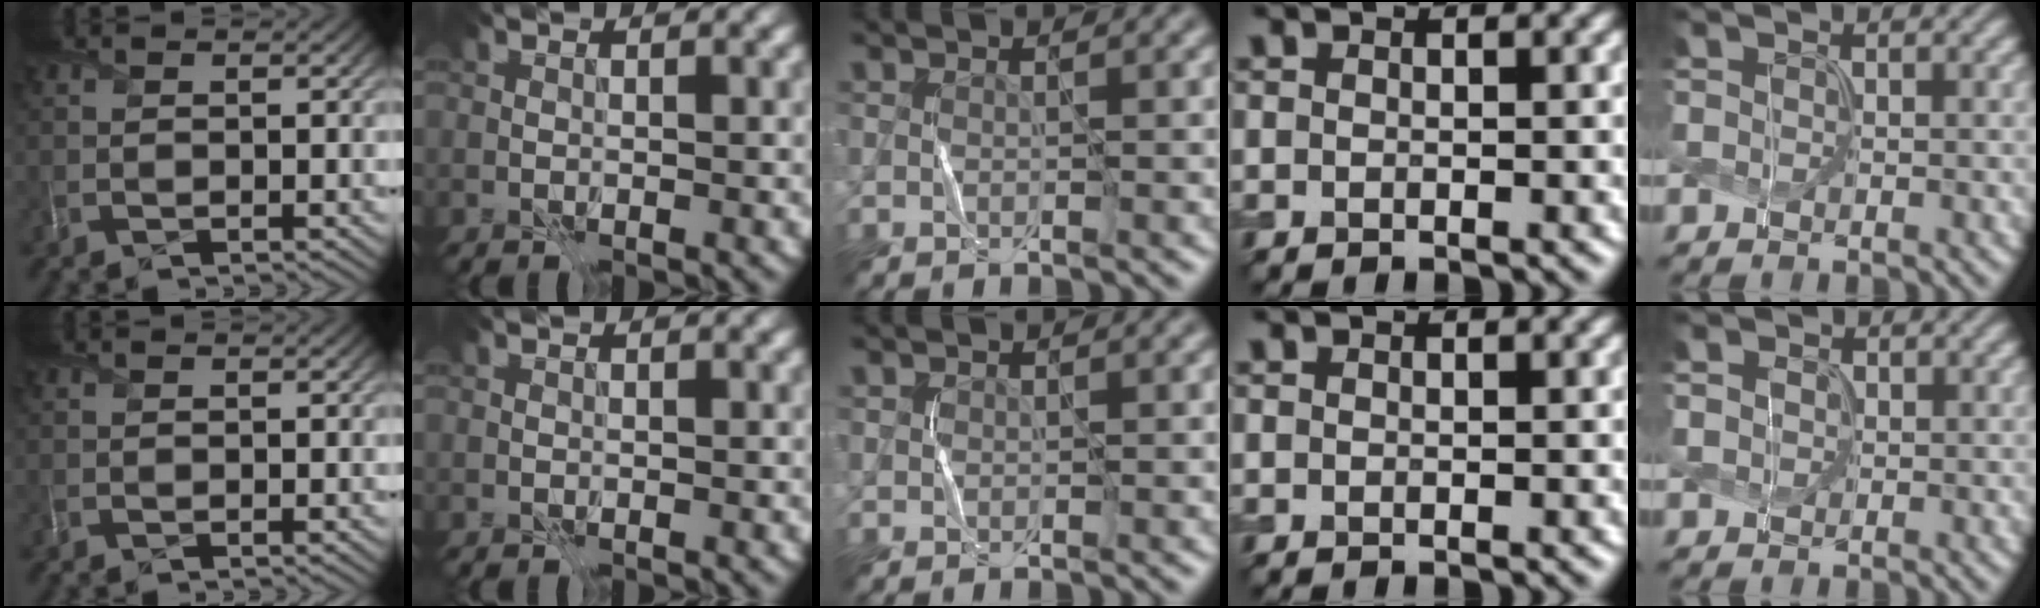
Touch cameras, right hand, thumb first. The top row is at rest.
{"little": {"total": 1.3, "force": [0.6, 1.1, 0.5], "torque": [-0.015, 0.008, 0.002]}}